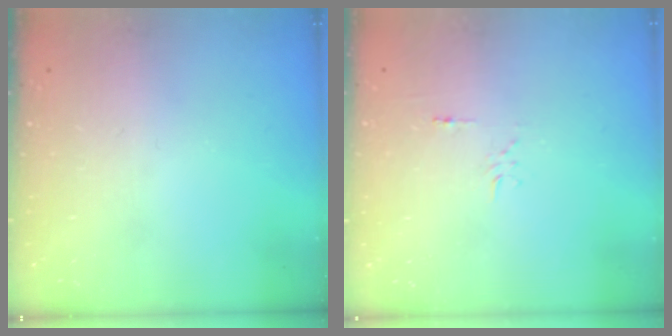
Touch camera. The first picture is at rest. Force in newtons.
{"total": 4.9, "press": 4.9, "slide": 0.5}